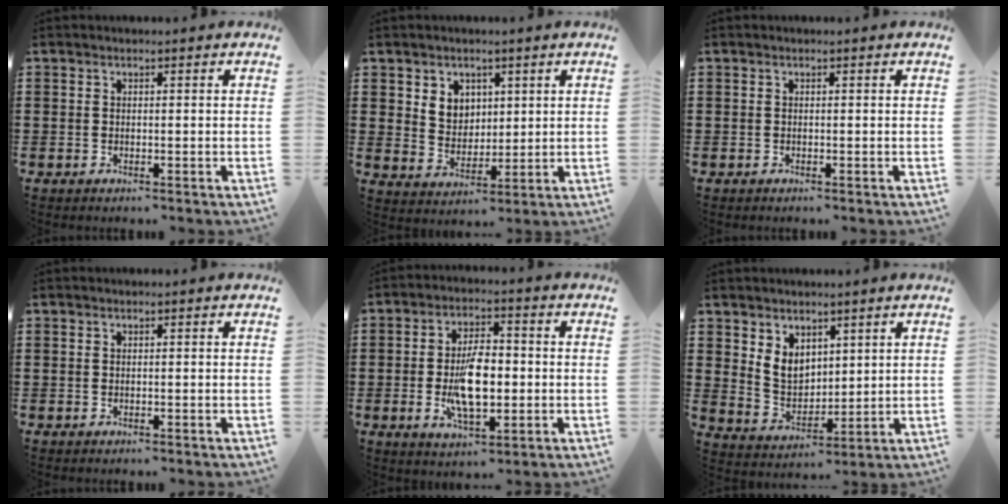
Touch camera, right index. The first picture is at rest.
{"total": 4.7, "force": [2.4, 3.9, 1.0], "torque": [-0.030, 0.009, 0.042]}
{"total": 0.0}
{"total": 0.0}
{"total": 9.4, "force": [-1.2, 4.3, 8.3], "torque": [-0.161, -0.001, -0.026]}
{"total": 5.7, "force": [3.0, 4.1, 2.5], "torque": [-0.064, 0.005, 0.057]}